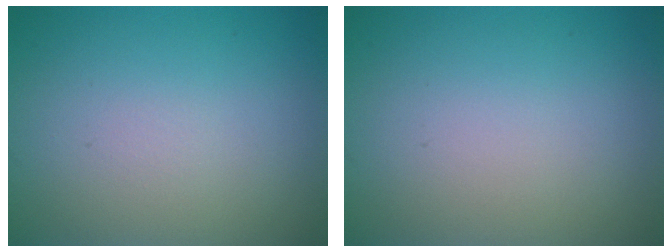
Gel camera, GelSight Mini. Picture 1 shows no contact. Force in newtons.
{"total": 0.0}